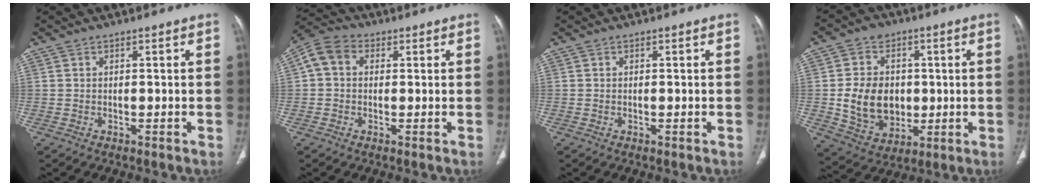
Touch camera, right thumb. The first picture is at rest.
{"total": 6.2, "force": [1.0, 4.9, 3.6], "torque": [-0.067, 0.022, 0.009]}
{"total": 0.0}
{"total": 14.3, "force": [-0.1, 11.5, 8.4], "torque": [-0.109, 0.000, 0.011]}